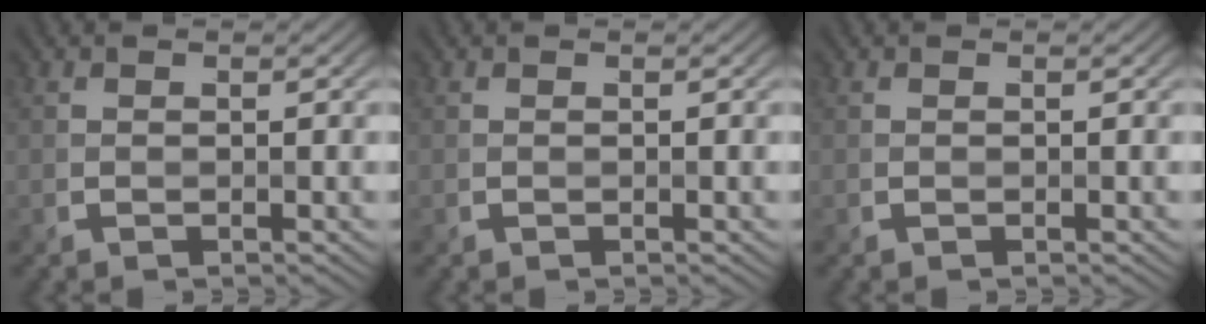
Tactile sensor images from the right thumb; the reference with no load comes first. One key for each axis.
{"total": 0.0}
{"total": 0.0}